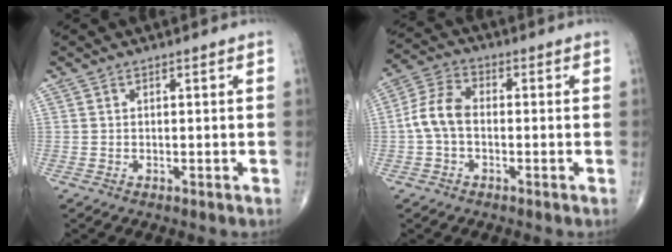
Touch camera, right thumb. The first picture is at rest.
{"total": 7.2, "force": [-0.9, 4.5, 5.5], "torque": [-0.110, 0.023, -0.028]}